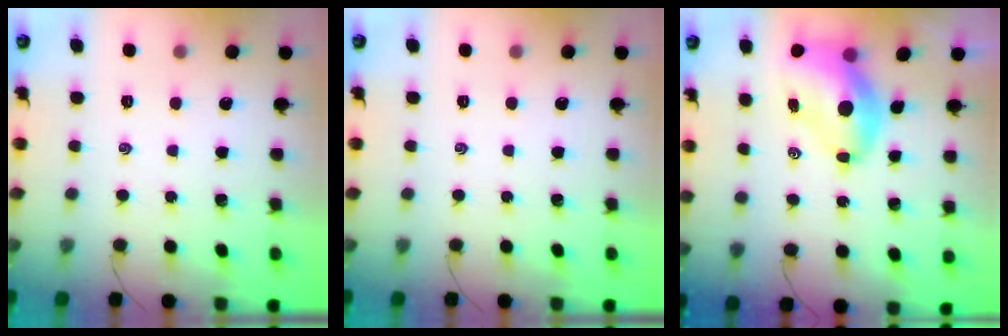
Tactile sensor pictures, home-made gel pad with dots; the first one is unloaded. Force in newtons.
{"total": 0.0}
{"total": 9.6, "press": 9.2, "slide": 2.6}